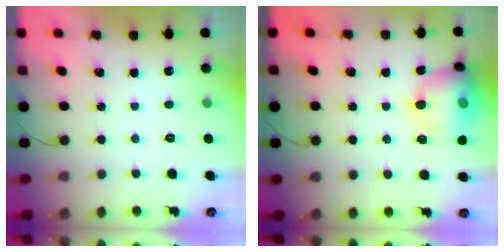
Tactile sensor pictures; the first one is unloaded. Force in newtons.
{"total": 15.3, "press": 14.6, "slide": 4.3}